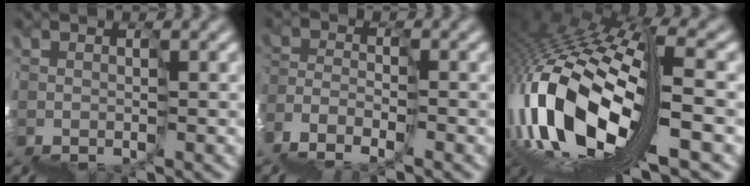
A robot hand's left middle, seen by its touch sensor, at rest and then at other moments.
{"total": 1.5, "force": [-1.1, 0.7, 0.7], "torque": [-0.008, 0.018, -0.030]}
{"total": 13.6, "force": [-0.7, 4.7, 12.7], "torque": [-0.279, 0.022, -0.009]}